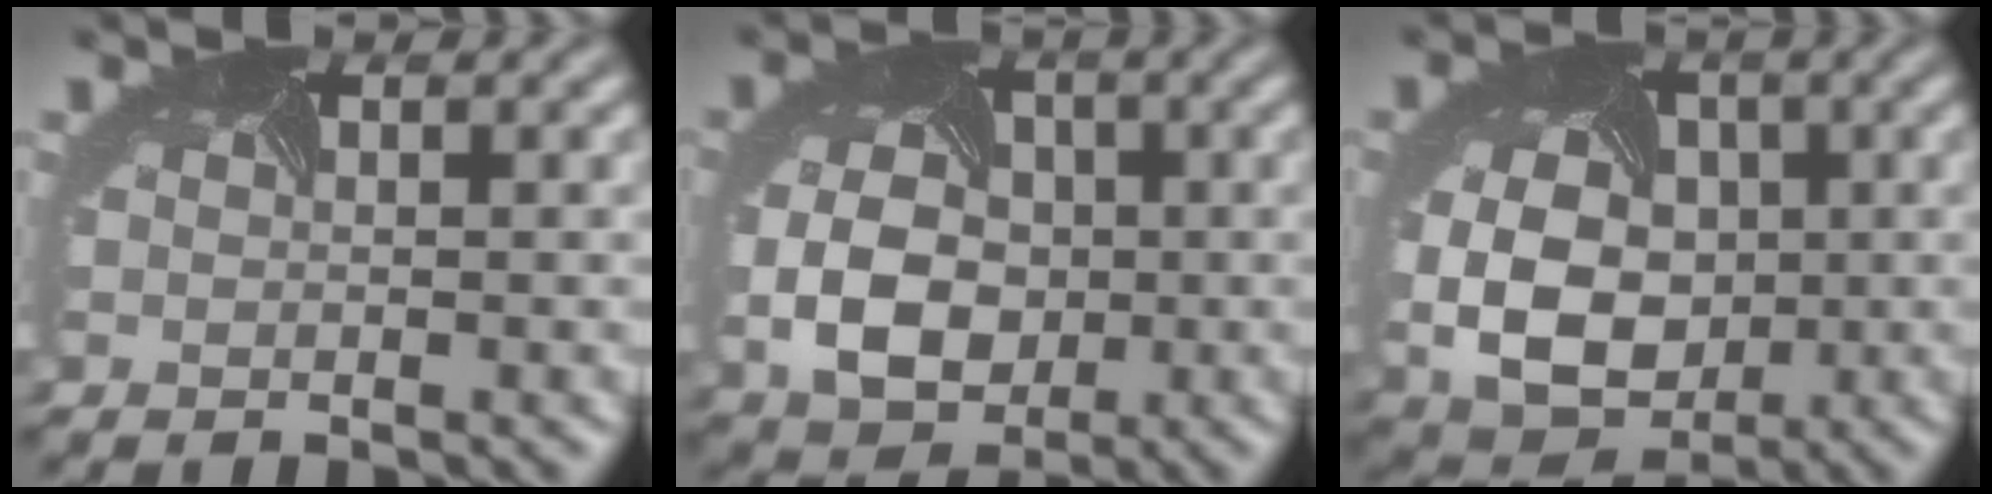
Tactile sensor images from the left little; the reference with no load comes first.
{"total": 5.9, "force": [-0.9, 4.5, 3.7], "torque": [-0.085, -0.009, -0.012]}
{"total": 9.2, "force": [-0.4, 7.1, 5.9], "torque": [-0.120, -0.024, 0.010]}